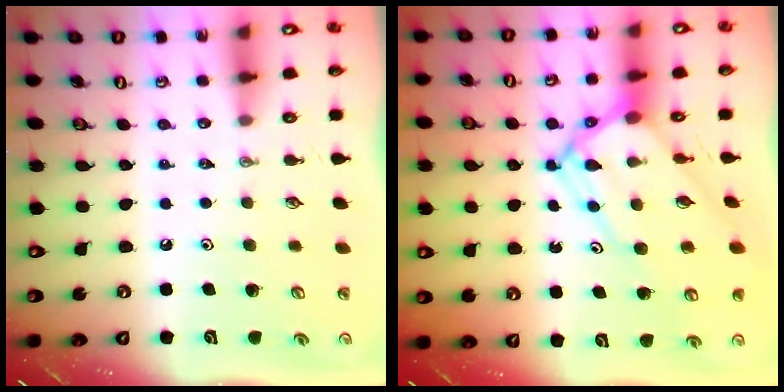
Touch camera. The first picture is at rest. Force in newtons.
{"total": 13.4, "press": 13.3, "slide": 1.3}